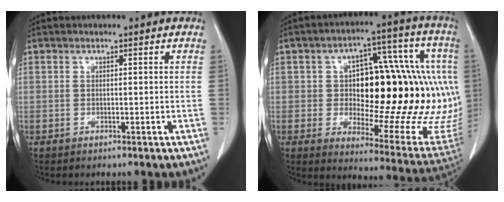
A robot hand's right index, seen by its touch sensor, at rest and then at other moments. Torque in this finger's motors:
{"motor_torque": [1.21, 0.53, 0.56, 0.11]}